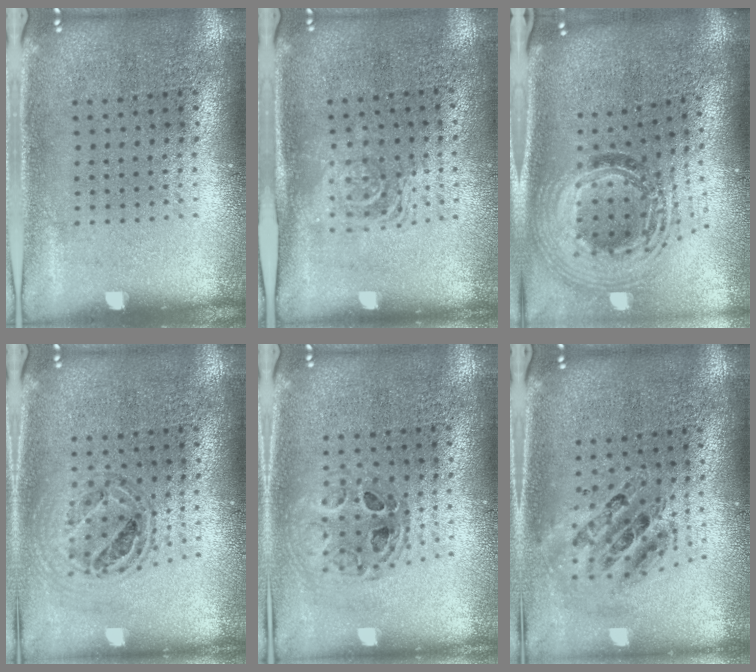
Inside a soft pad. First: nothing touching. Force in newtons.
{"total": 1.6, "press": 1.3, "slide": 0.9}
{"total": 2.1, "press": 1.6, "slide": 1.2}
{"total": 0.8, "press": 0.7, "slide": 0.3}
{"total": 0.8, "press": 0.7, "slide": 0.2}
{"total": 0.9, "press": 0.9, "slide": 0.1}